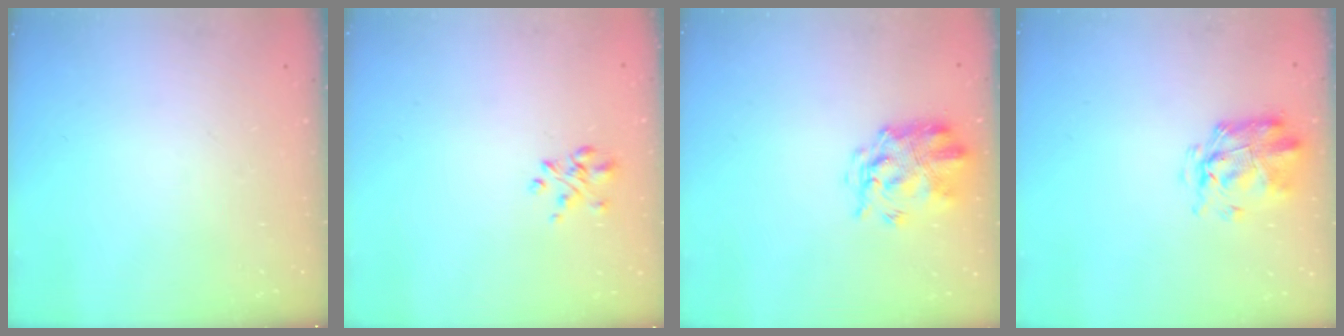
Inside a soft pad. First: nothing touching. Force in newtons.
{"total": 3.1, "press": 3.0, "slide": 1.0}
{"total": 3.6, "press": 3.2, "slide": 1.5}
{"total": 3.3, "press": 2.9, "slide": 1.5}